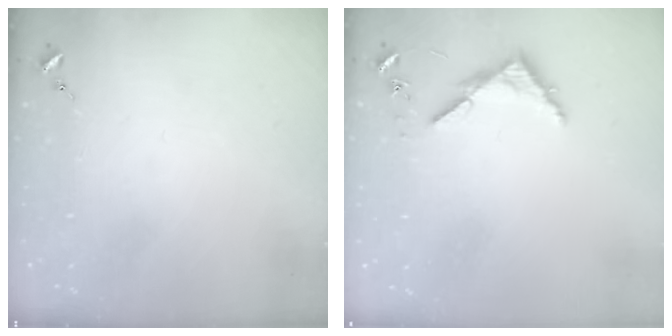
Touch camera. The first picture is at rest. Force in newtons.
{"total": 4.0, "press": 4.0, "slide": 0.3}